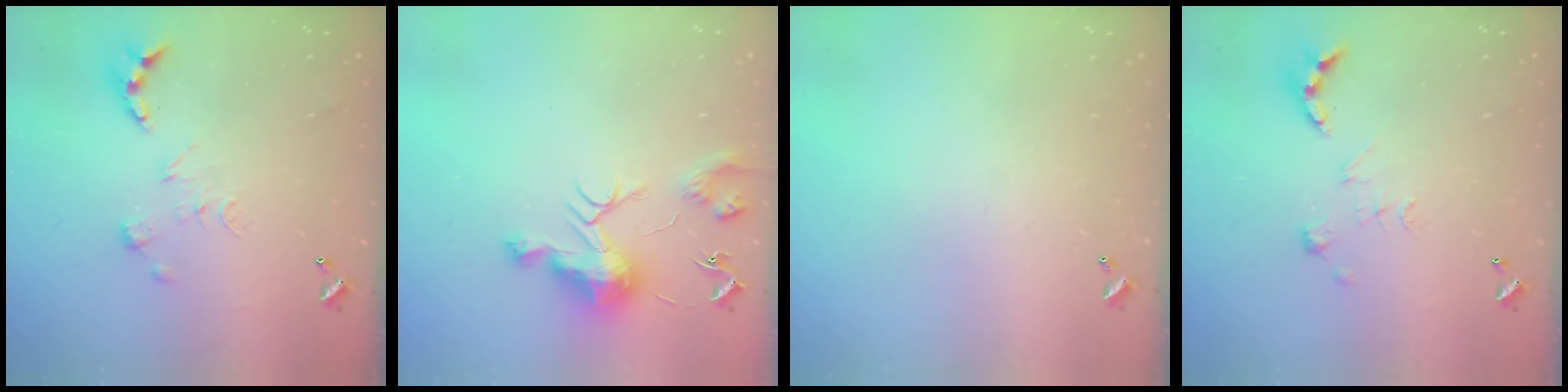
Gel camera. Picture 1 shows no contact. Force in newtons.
{"total": 10.0, "press": 10.0, "slide": 0.6}
{"total": 0.0}
{"total": 4.7, "press": 4.7, "slide": 0.4}